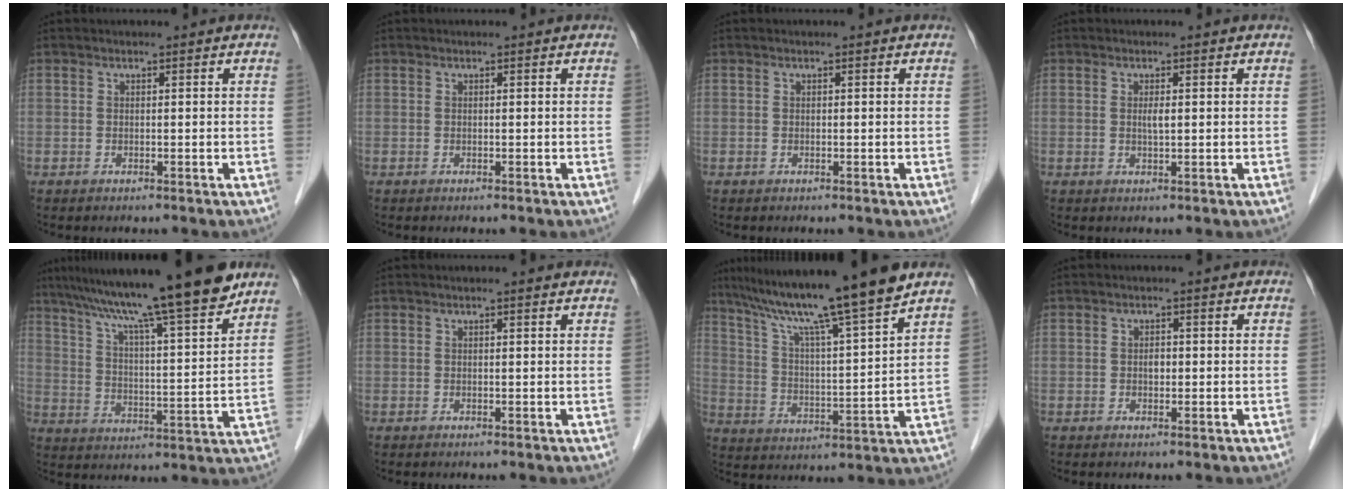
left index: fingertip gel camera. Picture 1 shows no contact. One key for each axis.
{"total": 0.0}
{"total": 0.0}
{"total": 1.3, "fx": 0.2, "fy": 0.2, "fz": 1.3, "tx": -0.026, "ty": -0.001, "tz": 0.002}
{"total": 20.2, "fx": 16.2, "fy": 0.0, "fz": 12.0, "tx": -0.193, "ty": 0.010, "tz": 0.250}
{"total": 0.9, "fx": 0.6, "fy": 0.0, "fz": 0.6, "tx": -0.013, "ty": 0.008, "tz": 0.010}
{"total": 17.2, "fx": 13.9, "fy": -1.8, "fz": 9.9, "tx": -0.168, "ty": -0.003, "tz": 0.225}
{"total": 1.2, "fx": -0.1, "fy": 0.8, "fz": 0.9, "tx": -0.016, "ty": 0.002, "tz": -0.002}